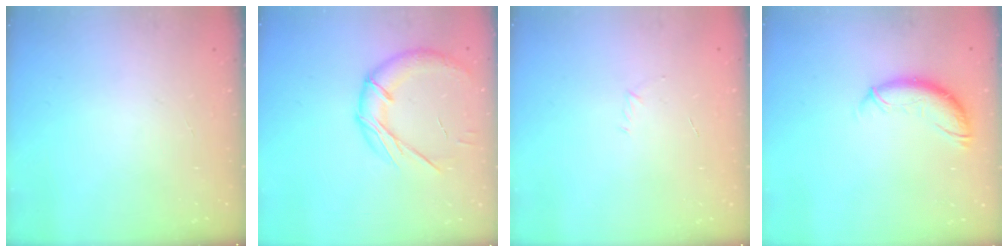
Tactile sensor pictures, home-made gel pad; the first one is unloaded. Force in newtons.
{"total": 14.3, "press": 14.3, "slide": 1.4}
{"total": 2.7, "press": 2.6, "slide": 0.7}
{"total": 10.5, "press": 10.4, "slide": 1.1}